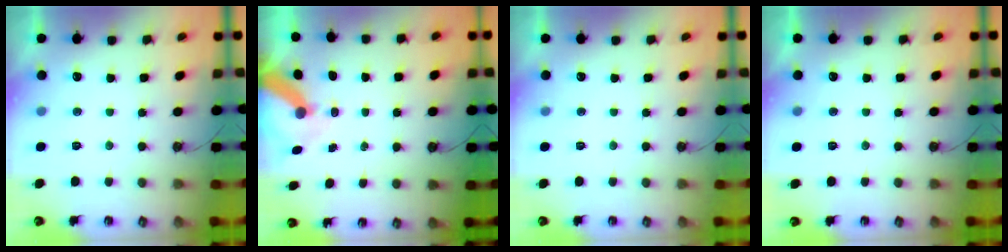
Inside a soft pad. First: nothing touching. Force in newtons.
{"total": 8.2, "press": 8.1, "slide": 0.9}
{"total": 0.0}
{"total": 0.0}